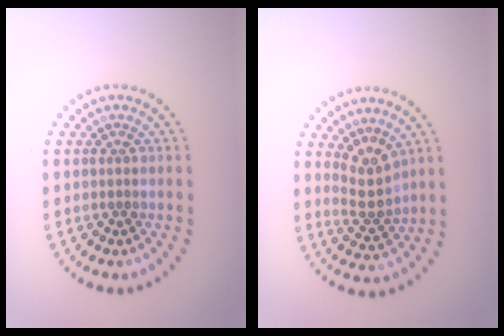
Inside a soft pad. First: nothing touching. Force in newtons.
{"total": 2.8, "press": 2.2, "slide": 1.8}